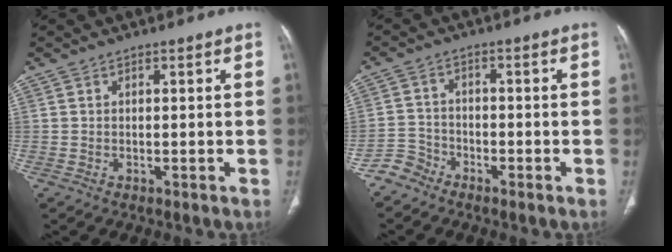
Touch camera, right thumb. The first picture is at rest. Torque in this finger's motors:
{"motor_torque": [-0.19, -0.30, -0.26, 0.00, 0.02]}